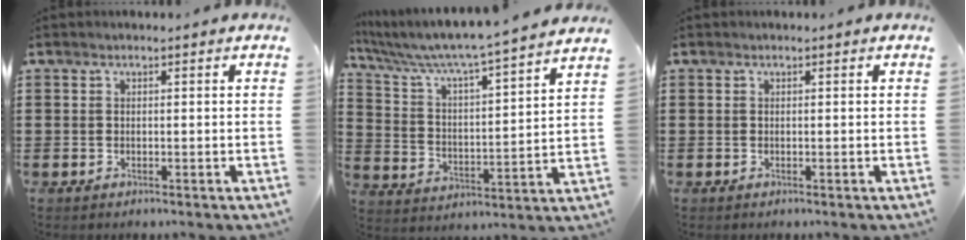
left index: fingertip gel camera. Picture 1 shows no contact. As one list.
[{"total": 6.3, "force": [5.7, -0.5, 2.7], "torque": [-0.079, -0.048, 0.088]}, {"total": 0.0}]